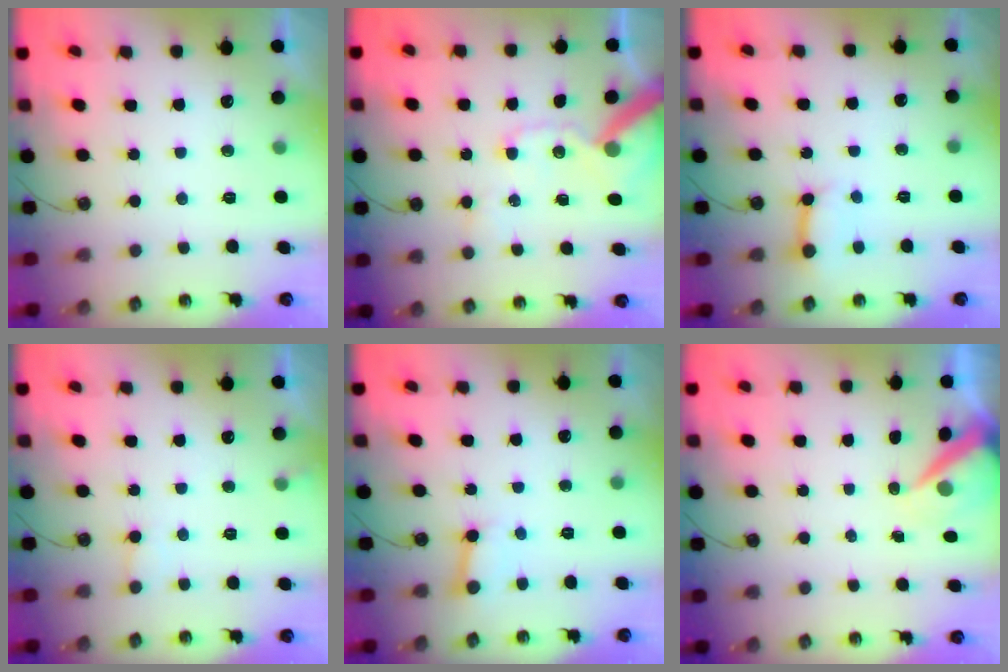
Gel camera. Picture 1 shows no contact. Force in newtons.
{"total": 13.3, "press": 13.2, "slide": 2.0}
{"total": 7.3, "press": 7.2, "slide": 0.8}
{"total": 6.1, "press": 6.0, "slide": 0.5}
{"total": 3.8, "press": 3.7, "slide": 0.6}
{"total": 6.6, "press": 6.6, "slide": 0.9}